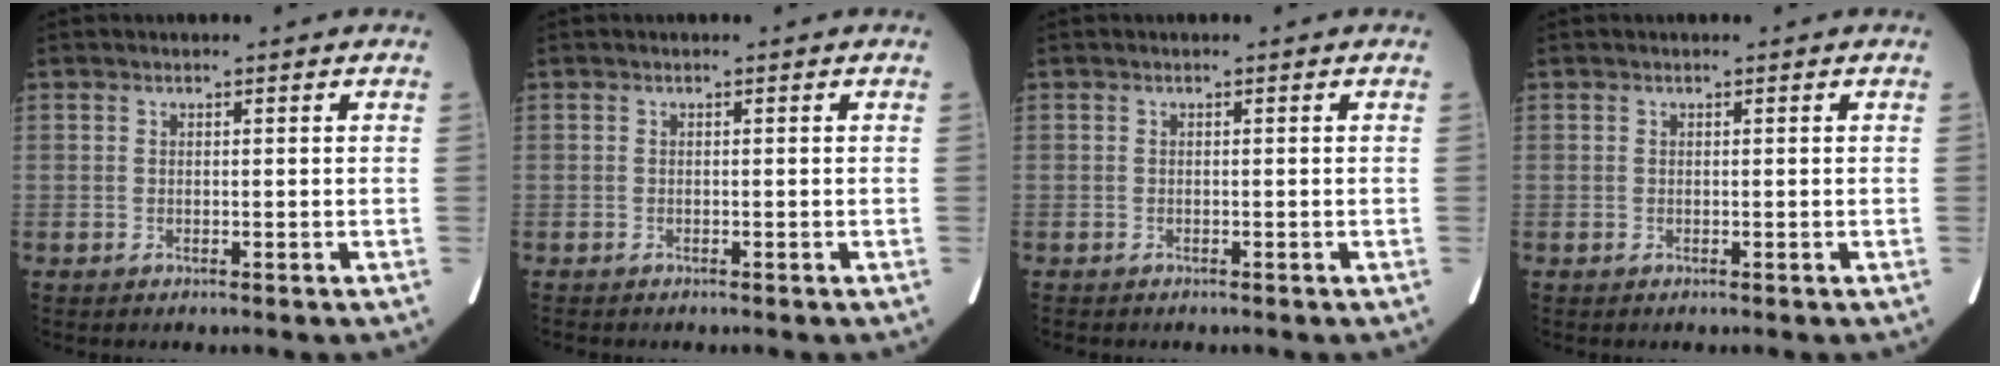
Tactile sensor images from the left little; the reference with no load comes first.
{"total": 0.6, "force": [-0.6, 0.2, 0.2], "torque": [-0.006, -0.002, -0.007]}
{"total": 0.7, "force": [-0.6, 0.2, 0.3], "torque": [-0.007, -0.001, -0.007]}
{"total": 0.0}